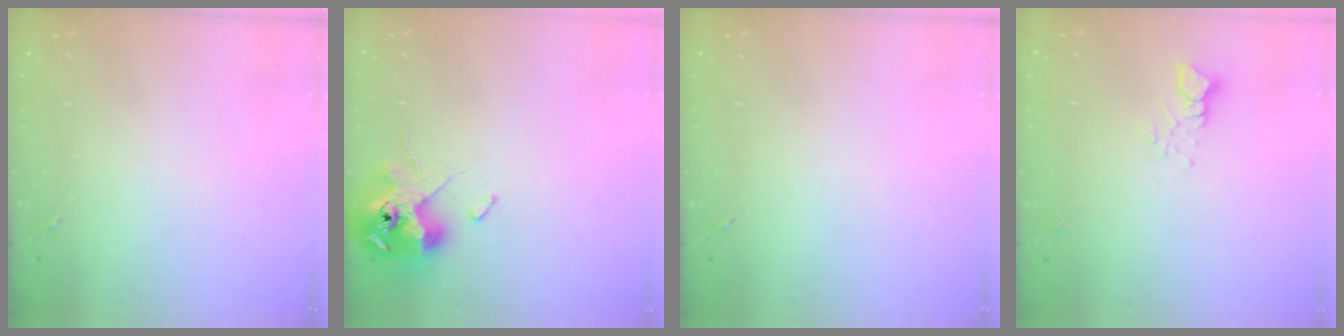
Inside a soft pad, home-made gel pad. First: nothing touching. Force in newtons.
{"total": 11.6, "press": 11.4, "slide": 2.1}
{"total": 0.0}
{"total": 3.8, "press": 3.8, "slide": 0.2}